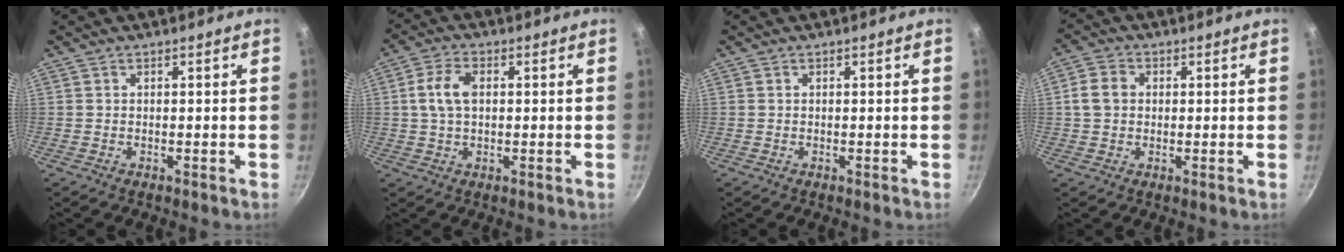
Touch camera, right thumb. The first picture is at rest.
{"total": 6.4, "force": [0.9, 3.8, 5.1], "torque": [-0.100, 0.011, 0.012]}
{"total": 0.0}
{"total": 4.9, "force": [0.5, 4.0, 2.8], "torque": [-0.043, 0.008, 0.000]}